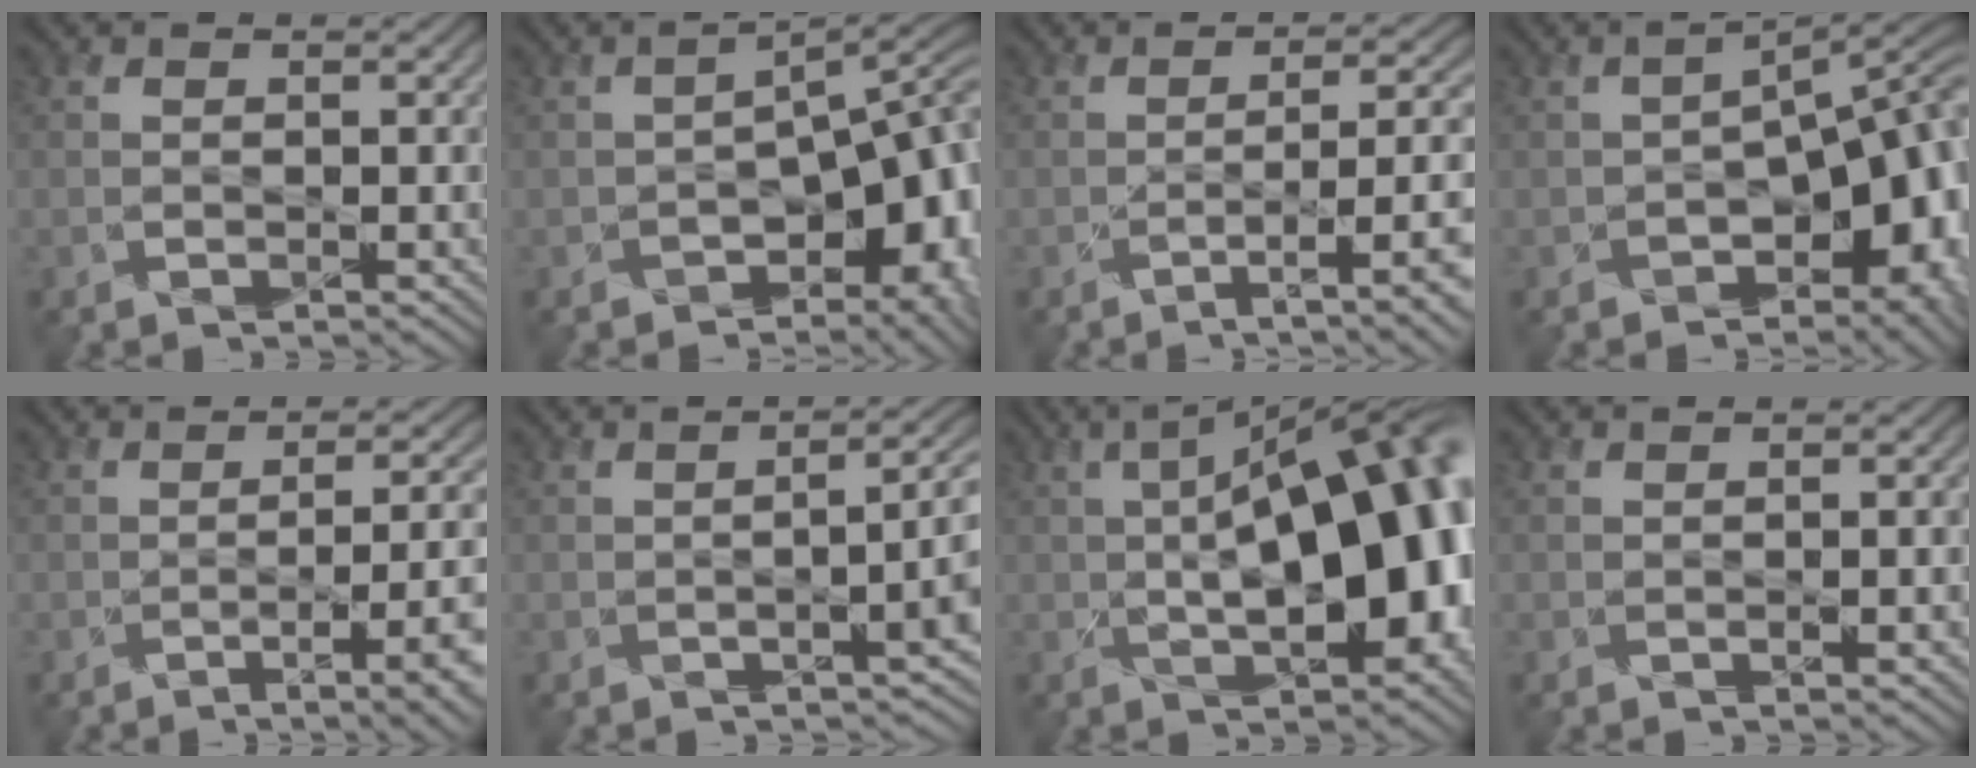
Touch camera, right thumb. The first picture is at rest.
{"total": 9.1, "force": [-4.4, 4.1, 6.8], "torque": [-0.079, -0.015, -0.059]}
{"total": 7.1, "force": [-1.7, 2.0, 6.6], "torque": [-0.103, -0.004, -0.022]}
{"total": 10.0, "force": [-4.2, 5.0, 7.6], "torque": [-0.082, -0.021, -0.050]}
{"total": 7.9, "force": [-2.2, 2.4, 7.2], "torque": [-0.098, -0.008, -0.026]}
{"total": 5.1, "force": [-0.3, 1.9, 4.7], "torque": [-0.054, 0.000, -0.003]}
{"total": 17.4, "force": [-0.3, 7.4, 15.8], "torque": [-0.210, 0.006, -0.012]}
{"total": 1.8, "force": [-0.3, 0.5, 1.7], "torque": [-0.019, 0.006, -0.008]}